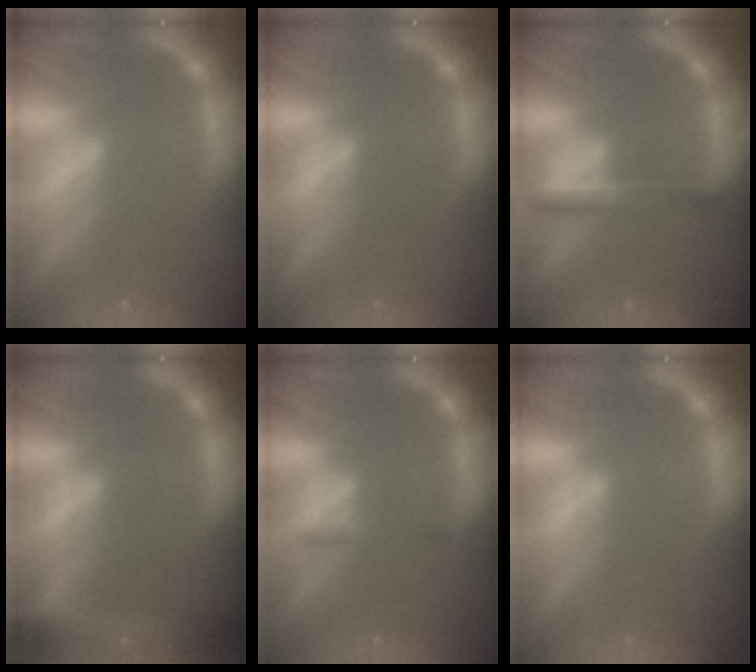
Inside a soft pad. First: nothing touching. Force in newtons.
{"total": 0.0}
{"total": 3.0}
{"total": 6.9}
{"total": 1.4}
{"total": 0.0}